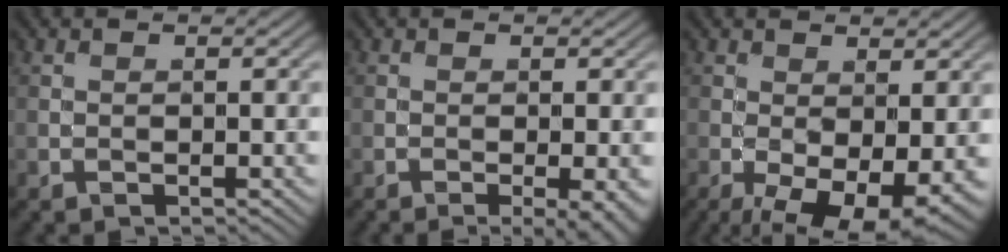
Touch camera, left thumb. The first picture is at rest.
{"total": 4.5, "force": [-2.1, 1.2, 3.8], "torque": [-0.055, -0.004, -0.020]}
{"total": 9.5, "force": [-3.6, 4.3, 7.8], "torque": [-0.133, -0.025, -0.046]}